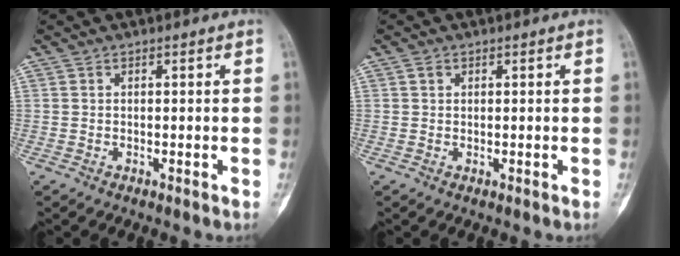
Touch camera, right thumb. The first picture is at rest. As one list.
[{"total": 0.8, "force": [0.4, 0.6, 0.2], "torque": [-0.001, -0.001, 0.006]}]